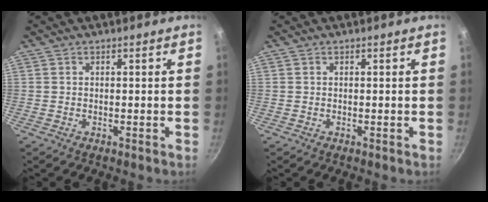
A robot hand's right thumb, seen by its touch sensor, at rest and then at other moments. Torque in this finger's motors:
{"motor_torque": [0.00, 0.00, -0.02, 0.01, 0.00]}